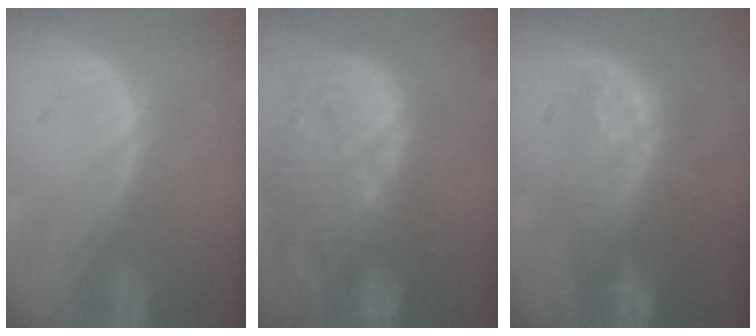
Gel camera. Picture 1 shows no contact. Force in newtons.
{"total": 14.8, "press": 12.8, "slide": 7.3}
{"total": 9.7, "press": 8.7, "slide": 4.2}